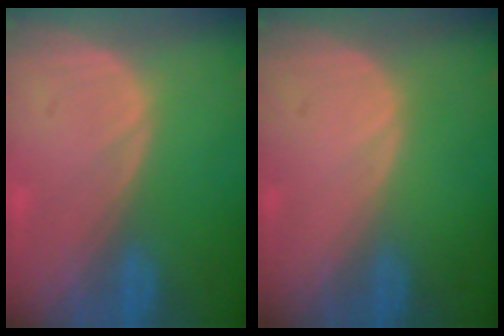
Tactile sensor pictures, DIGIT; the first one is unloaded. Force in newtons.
{"total": 0.0}